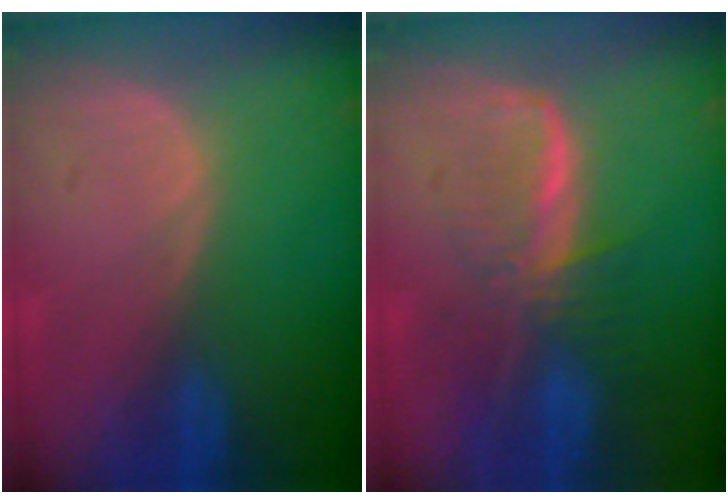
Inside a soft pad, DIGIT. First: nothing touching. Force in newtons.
{"total": 7.6, "press": 6.7, "slide": 3.6}